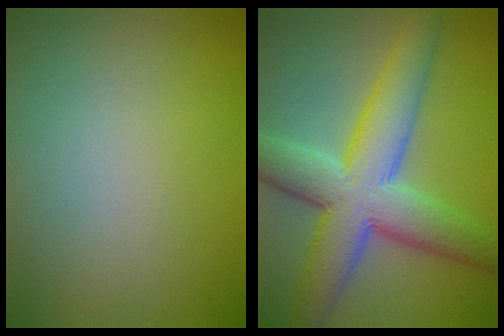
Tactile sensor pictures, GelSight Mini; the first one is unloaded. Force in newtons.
{"total": 9.5, "press": 9.5, "slide": 0.2}